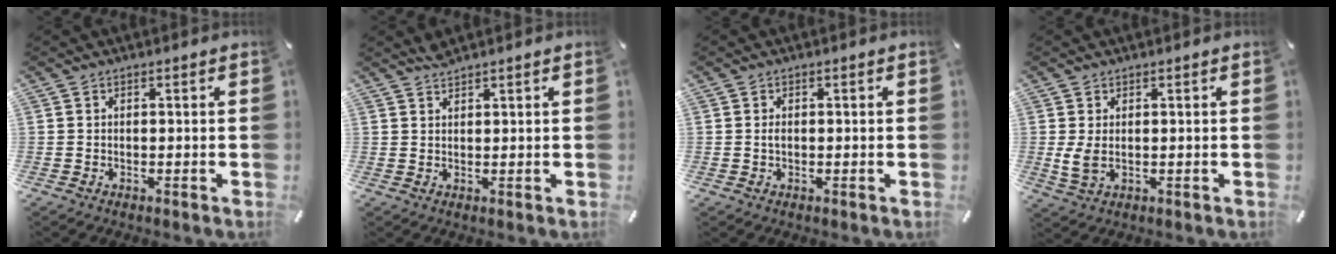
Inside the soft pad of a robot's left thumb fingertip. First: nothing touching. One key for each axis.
{"total": 1.7, "fx": 1.7, "fy": 0.3, "fz": 0.2, "tx": -0.007, "ty": -0.004, "tz": 0.034}
{"total": 1.1, "fx": 0.0, "fy": 0.7, "fz": 0.8, "tx": -0.018, "ty": 0.002, "tz": 0.000}
{"total": 4.0, "fx": 0.4, "fy": 2.4, "fz": 3.2, "tx": -0.073, "ty": -0.009, "tz": 0.004}